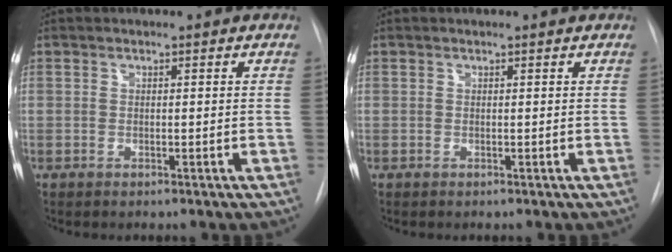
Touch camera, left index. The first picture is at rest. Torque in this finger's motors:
{"motor_torque": [-0.29, 0.29, 0.02, 0.00]}